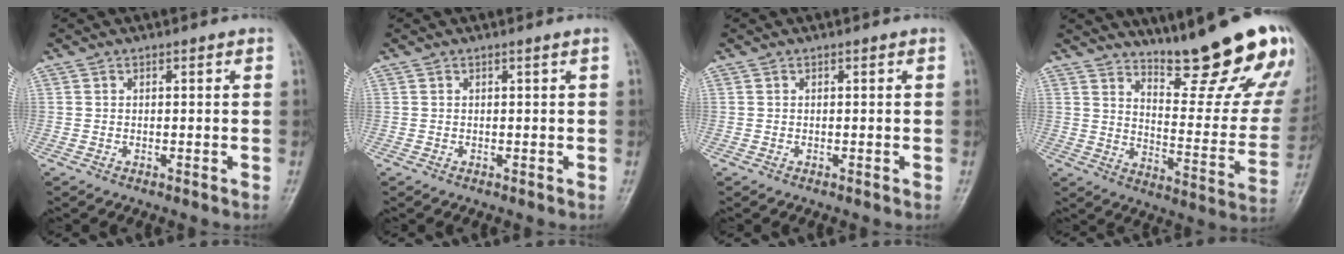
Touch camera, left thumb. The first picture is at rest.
{"total": 0.0}
{"total": 0.0}
{"total": 23.6, "force": [18.1, 4.2, 14.5], "torque": [-0.171, -0.141, 0.249]}